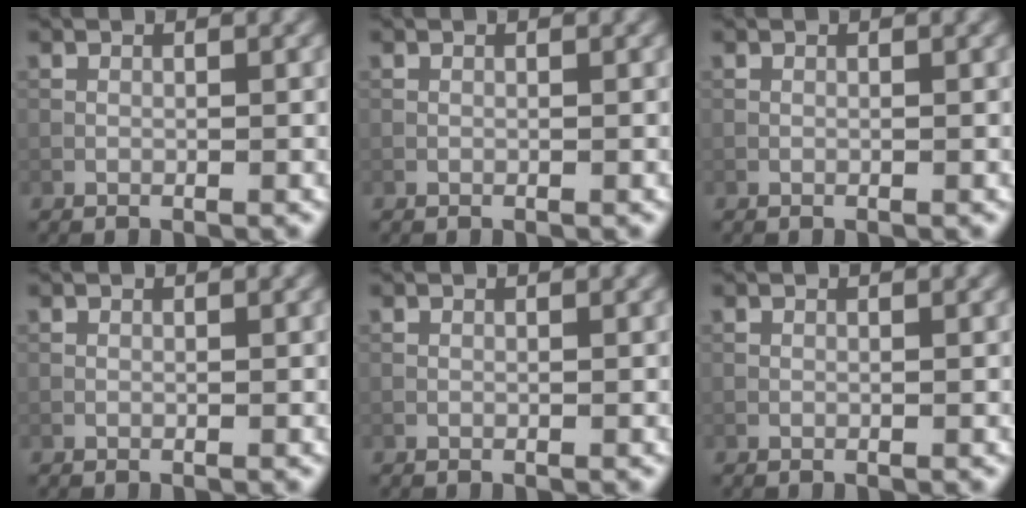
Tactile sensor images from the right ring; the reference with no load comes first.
{"total": 0.0}
{"total": 0.0}
{"total": 0.0}
{"total": 0.0}
{"total": 0.0}